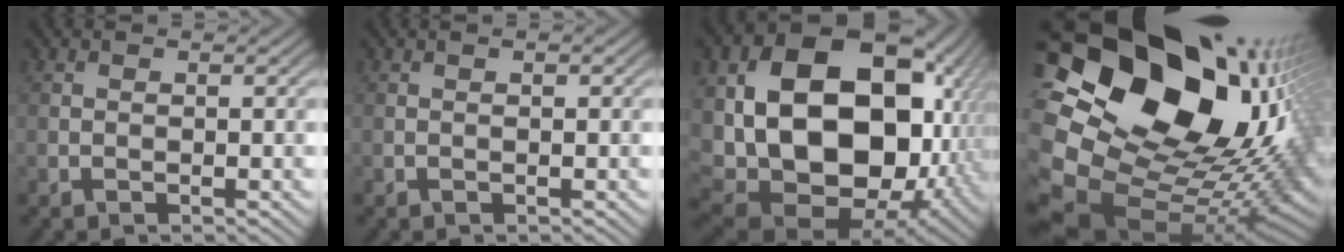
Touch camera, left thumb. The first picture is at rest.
{"total": 0.8, "force": [0.2, 0.0, 0.8], "torque": [-0.017, 0.003, 0.000]}
{"total": 21.4, "force": [1.0, 15.1, 15.1], "torque": [-0.310, -0.043, 0.066]}
{"total": 22.1, "force": [4.5, 16.4, 14.1], "torque": [-0.304, -0.002, 0.089]}